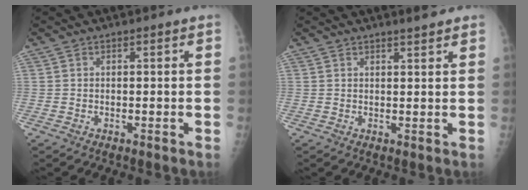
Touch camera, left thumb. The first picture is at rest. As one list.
[{"total": 2.3, "force": [2.0, 0.3, 1.1], "torque": [-0.013, -0.012, 0.027]}]